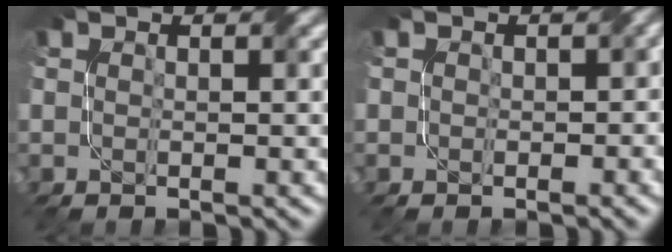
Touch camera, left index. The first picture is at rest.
{"total": 1.2, "force": [-0.1, 1.1, 0.6], "torque": [0.001, -0.002, 0.004]}